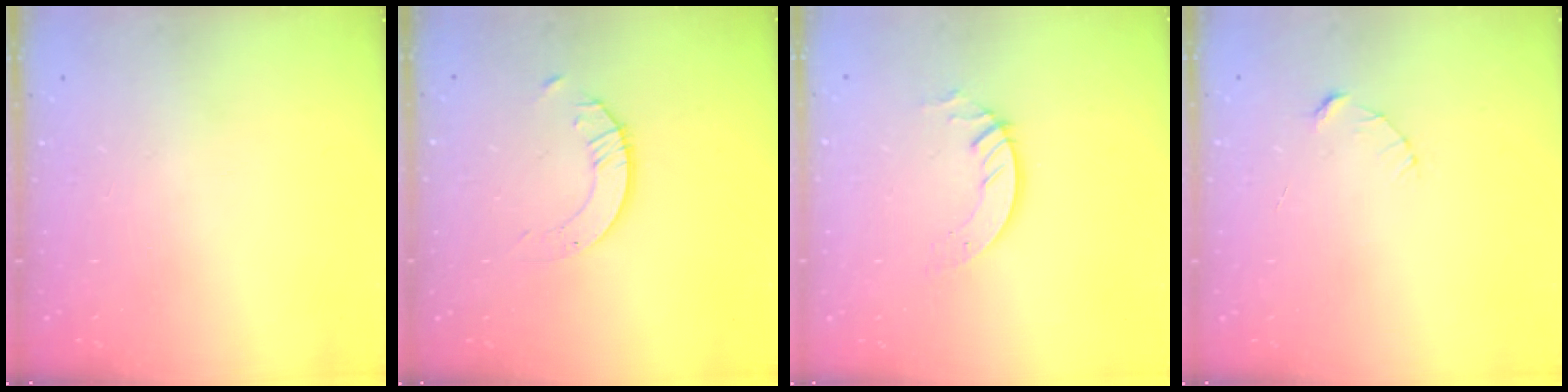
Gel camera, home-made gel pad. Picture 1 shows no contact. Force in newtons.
{"total": 2.1, "press": 2.1, "slide": 0.2}
{"total": 2.8, "press": 2.8, "slide": 0.2}
{"total": 2.4, "press": 2.4, "slide": 0.2}